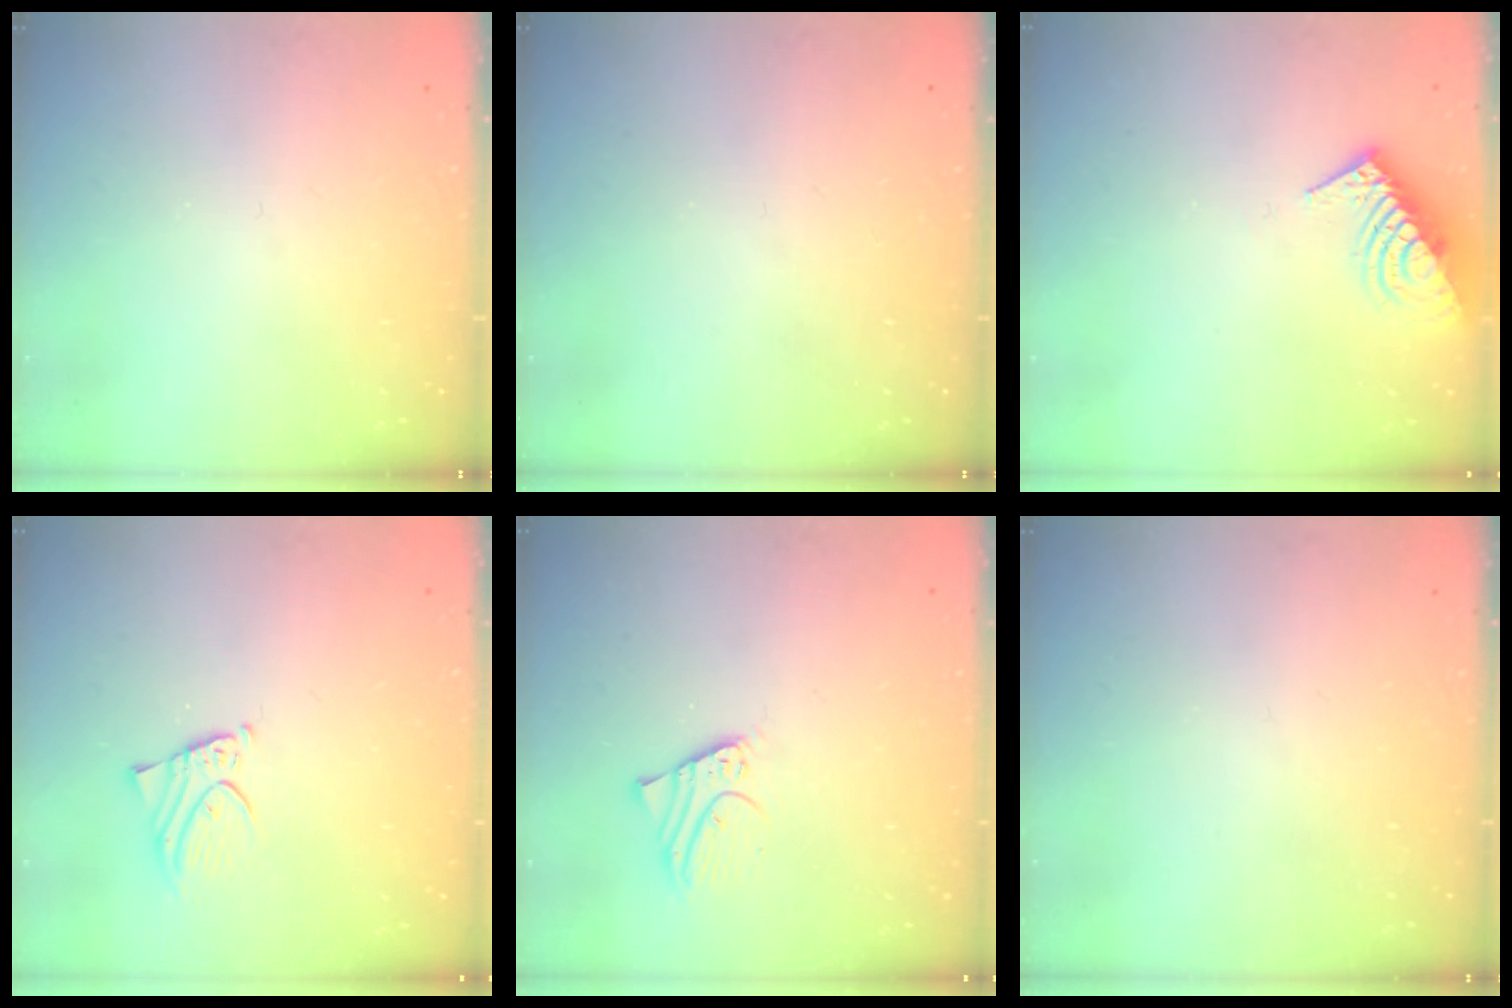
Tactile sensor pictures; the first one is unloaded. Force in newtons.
{"total": 0.0}
{"total": 13.4, "press": 13.4, "slide": 0.5}
{"total": 3.3, "press": 3.3, "slide": 0.2}
{"total": 2.4, "press": 2.4, "slide": 0.0}
{"total": 0.0}